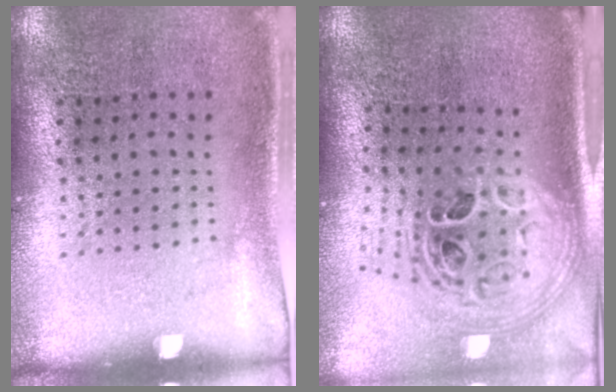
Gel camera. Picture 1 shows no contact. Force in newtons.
{"total": 3.0, "press": 2.1, "slide": 2.1}